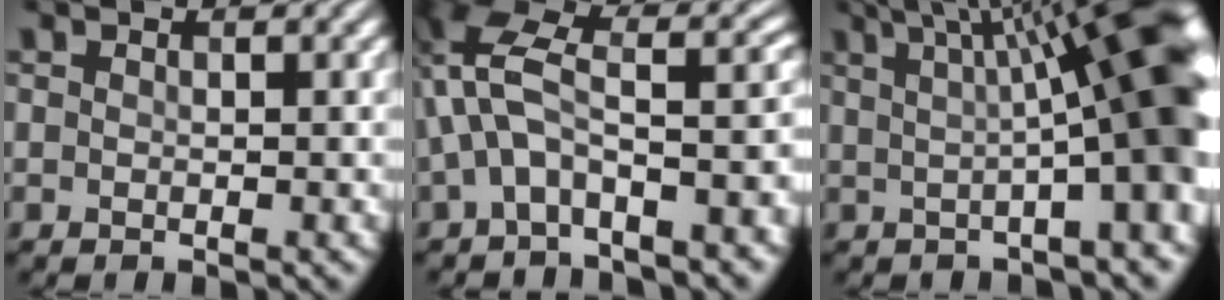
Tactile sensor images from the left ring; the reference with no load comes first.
{"total": 9.6, "force": [-1.9, 4.4, 8.3], "torque": [-0.157, 0.030, -0.052]}
{"total": 14.5, "force": [2.4, 3.7, 13.8], "torque": [-0.139, 0.029, 0.028]}